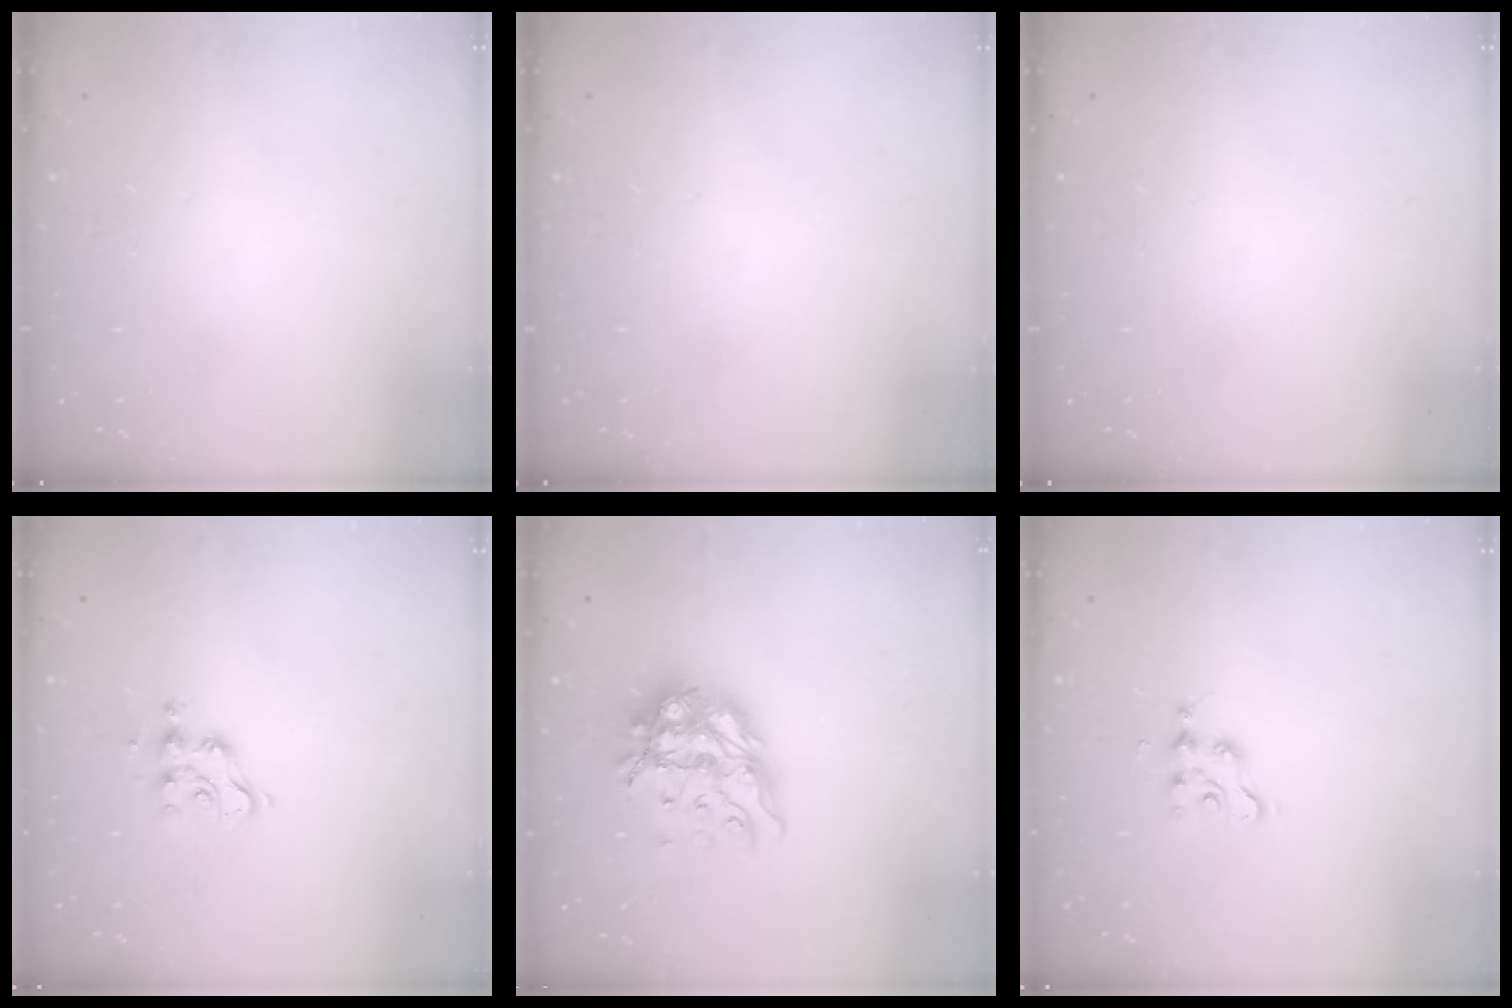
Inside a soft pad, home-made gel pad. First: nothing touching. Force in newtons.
{"total": 0.0}
{"total": 0.0}
{"total": 7.7, "press": 7.7, "slide": 0.4}
{"total": 12.1, "press": 11.9, "slide": 1.7}
{"total": 2.7, "press": 2.6, "slide": 0.3}